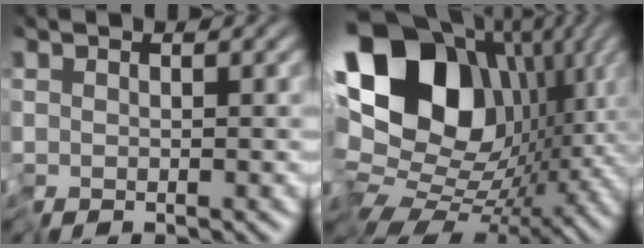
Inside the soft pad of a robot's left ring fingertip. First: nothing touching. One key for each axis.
{"total": 16.9, "fx": 3.6, "fy": 12.3, "fz": 11.0, "tx": -0.171, "ty": -0.001, "tz": 0.079}